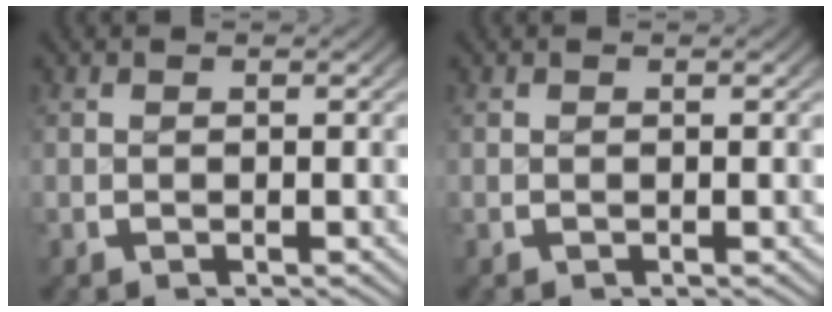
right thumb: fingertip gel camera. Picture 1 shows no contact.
{"total": 0.0}